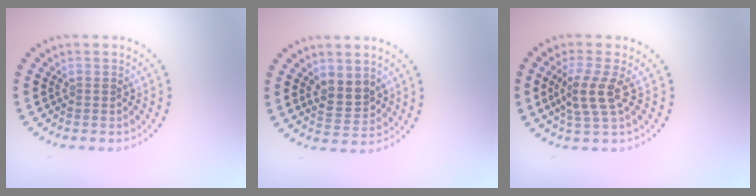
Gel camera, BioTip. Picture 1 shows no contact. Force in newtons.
{"total": 2.7, "press": 2.5, "slide": 0.8}
{"total": 3.2, "press": 2.8, "slide": 1.5}